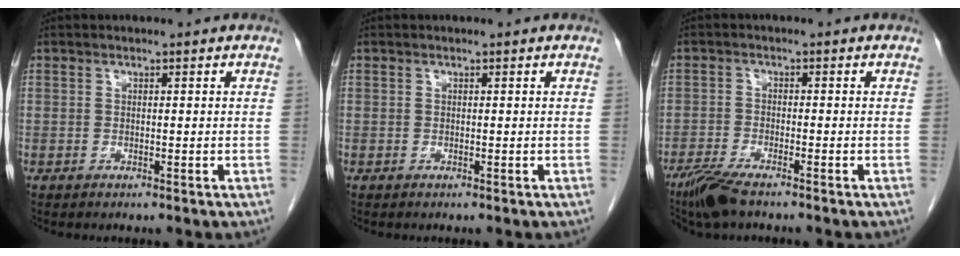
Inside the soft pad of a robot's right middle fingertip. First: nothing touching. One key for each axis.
{"total": 0.0}
{"total": 5.2, "fx": -4.1, "fy": 0.7, "fz": 3.1, "tx": -0.065, "ty": -0.013, "tz": -0.079}